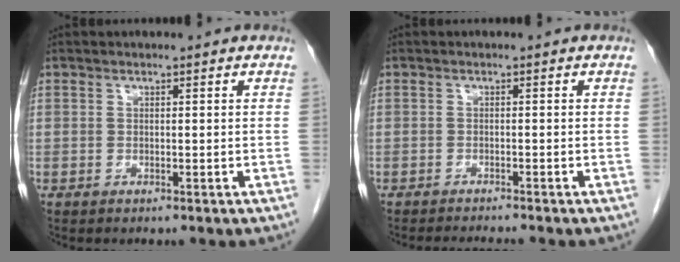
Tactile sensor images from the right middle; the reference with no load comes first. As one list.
[{"total": 3.0, "force": [-2.8, -0.7, 0.8], "torque": [-0.014, -0.013, -0.042]}]